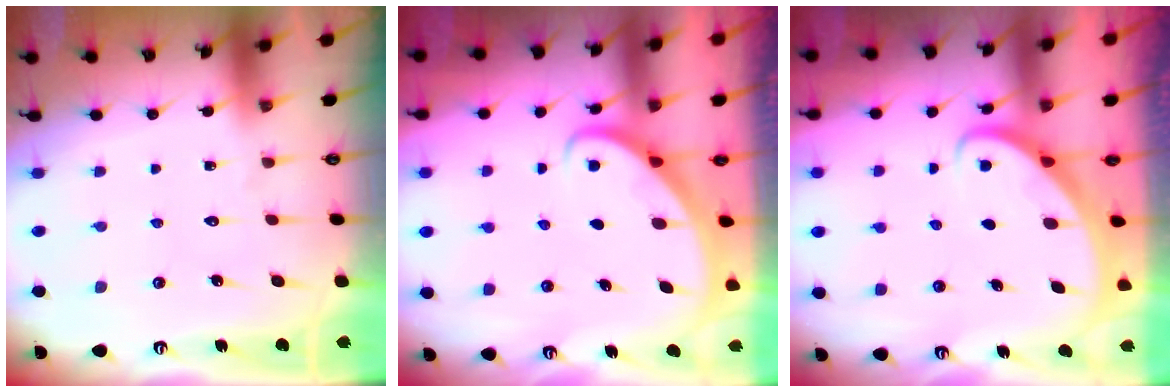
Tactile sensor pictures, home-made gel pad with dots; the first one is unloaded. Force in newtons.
{"total": 2.7, "press": 2.7, "slide": 0.1}
{"total": 2.6, "press": 2.6, "slide": 0.2}